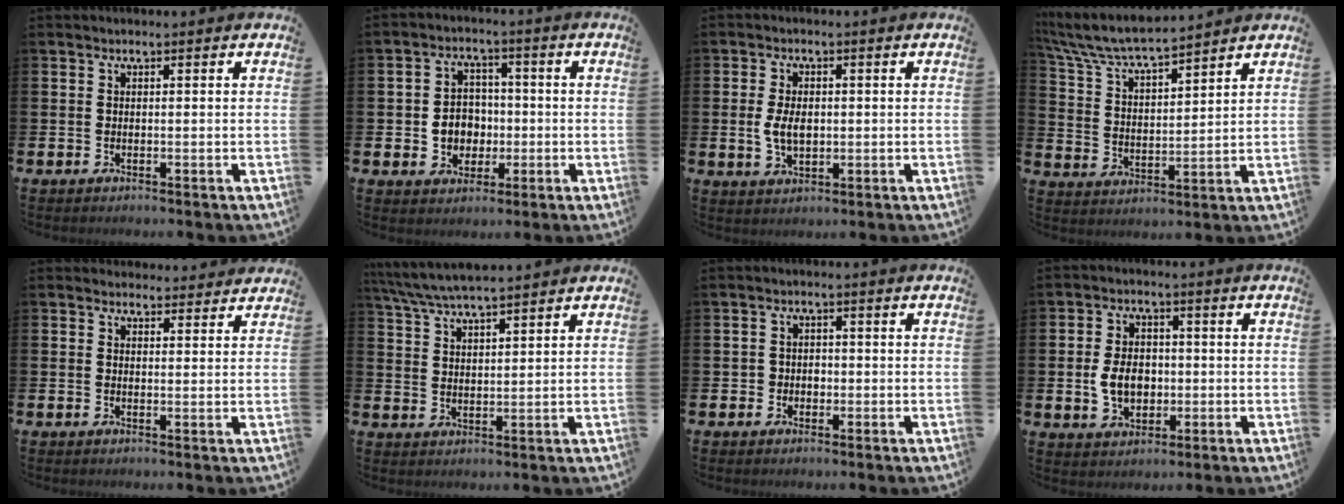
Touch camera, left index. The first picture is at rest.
{"total": 4.9, "force": [-0.5, 4.5, 1.8], "torque": [-0.038, 0.009, -0.015]}
{"total": 4.4, "force": [0.1, 2.7, 3.5], "torque": [-0.064, 0.002, -0.004]}
{"total": 7.4, "force": [7.0, 0.7, 2.3], "torque": [-0.075, -0.043, 0.123]}
{"total": 2.3, "force": [2.2, 0.7, -0.2], "torque": [0.007, -0.011, 0.039]}
{"total": 5.7, "force": [5.4, 0.5, 1.7], "torque": [-0.054, -0.017, 0.098]}
{"total": 1.9, "force": [-0.4, 1.8, 0.4], "torque": [0.000, 0.001, -0.015]}
{"total": 5.7, "force": [-0.5, 4.2, 3.8], "torque": [-0.073, 0.006, -0.016]}